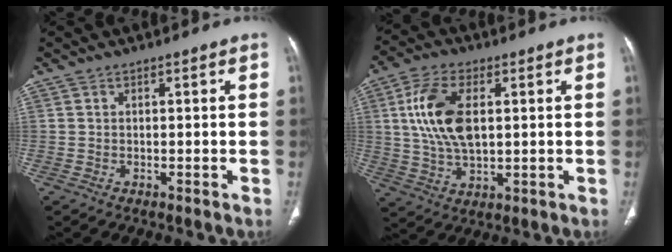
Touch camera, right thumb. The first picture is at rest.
{"total": 12.6, "force": [2.3, 6.8, 10.3], "torque": [-0.202, 0.000, 0.045]}